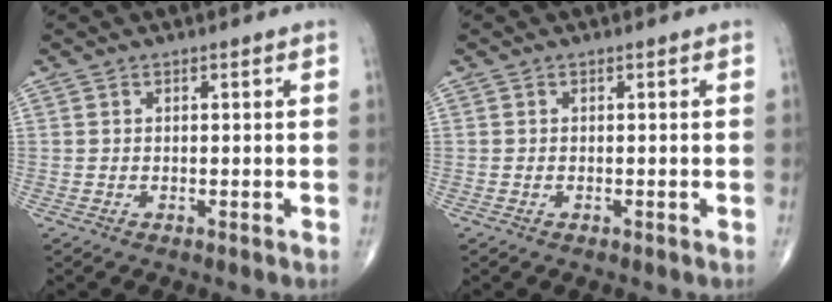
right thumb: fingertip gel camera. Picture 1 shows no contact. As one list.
[{"total": 0.0}]